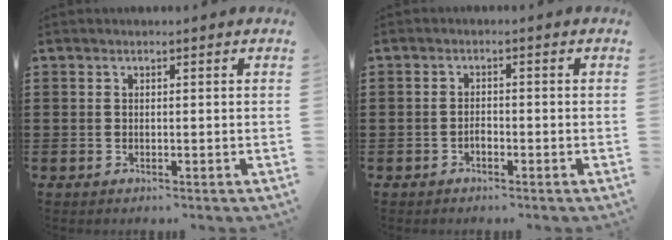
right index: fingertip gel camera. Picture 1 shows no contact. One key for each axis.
{"total": 1.3, "fx": -0.8, "fy": 0.5, "fz": 0.9, "tx": -0.019, "ty": 0.000, "tz": -0.015}